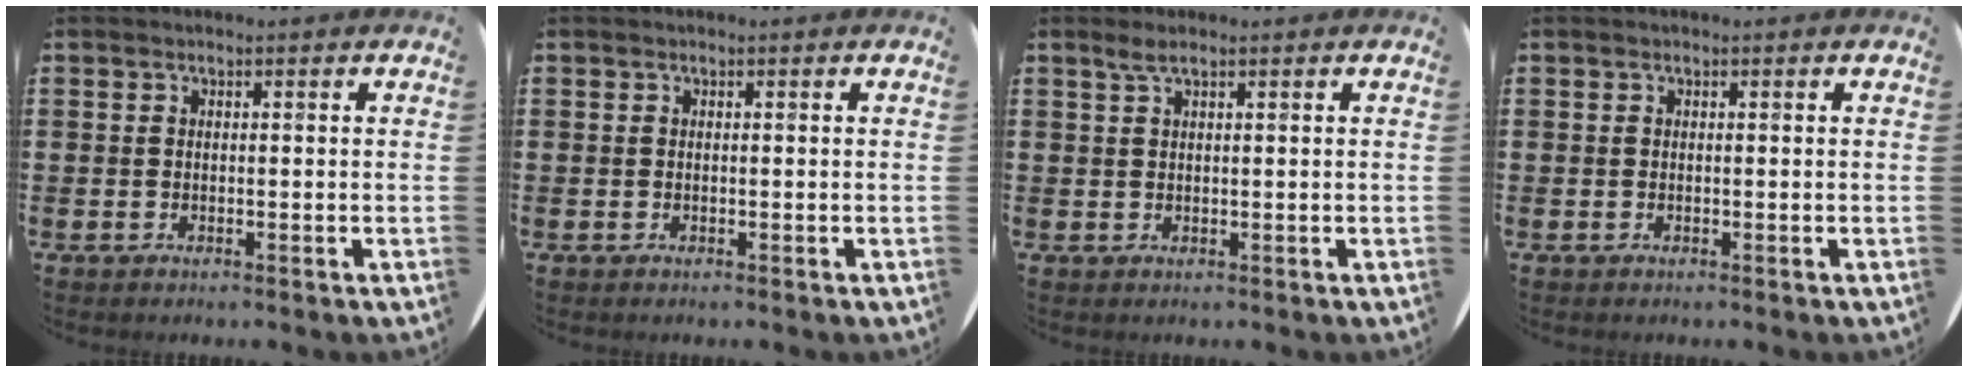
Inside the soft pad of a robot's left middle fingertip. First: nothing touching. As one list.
[{"total": 0.0}, {"total": 1.6, "force": [1.0, 0.1, 1.2], "torque": [-0.023, 0.004, 0.017]}, {"total": 0.0}]